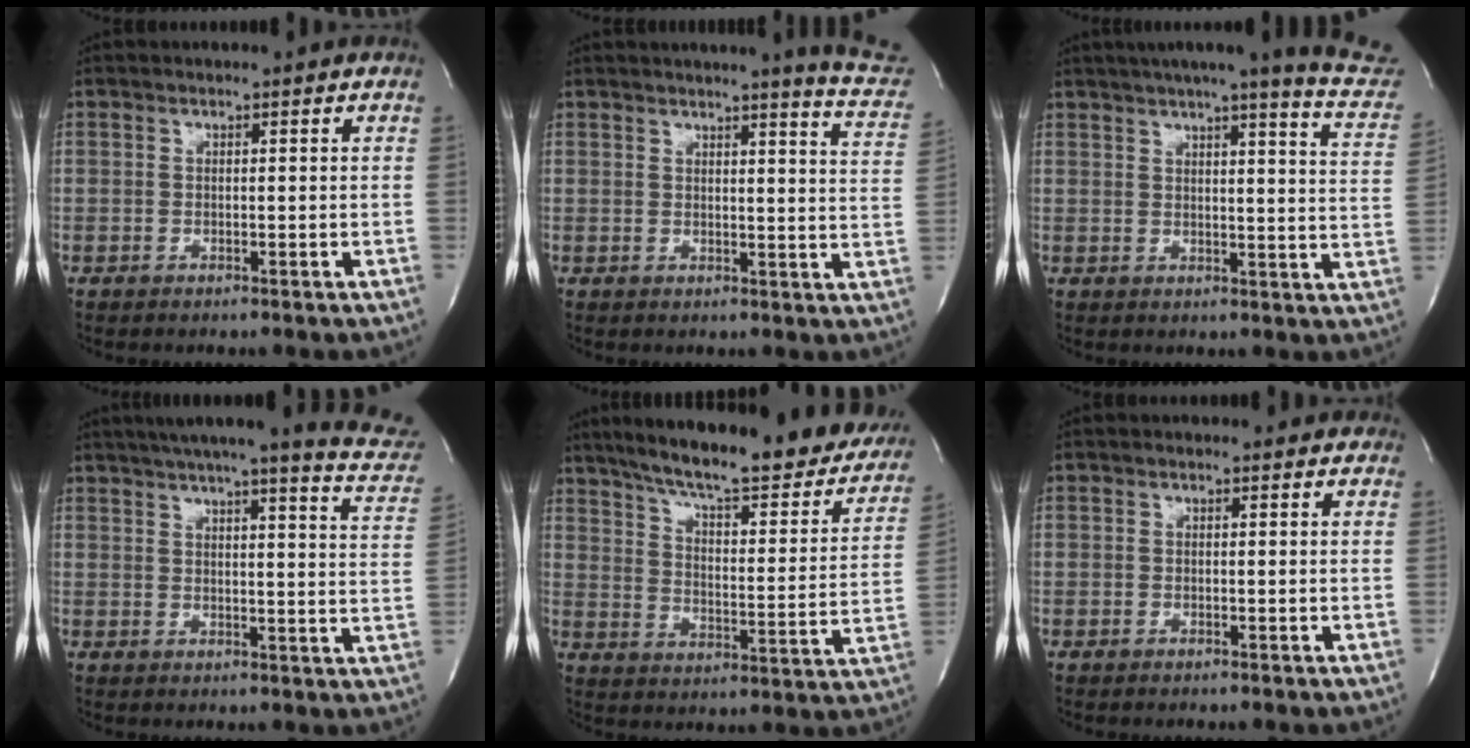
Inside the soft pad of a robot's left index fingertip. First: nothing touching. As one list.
[{"total": 10.4, "force": [9.6, -0.5, 4.1], "torque": [-0.040, -0.066, 0.081]}, {"total": 17.2, "force": [14.9, 0.0, 8.7], "torque": [-0.110, -0.051, 0.159]}, {"total": 17.9, "force": [15.3, 0.8, 9.1], "torque": [-0.115, -0.037, 0.170]}, {"total": 29.3, "force": [23.3, 6.1, 16.6], "torque": [-0.242, -0.032, 0.296]}, {"total": 1.5, "force": [1.0, 1.0, 0.4], "torque": [-0.002, 0.003, 0.001]}]